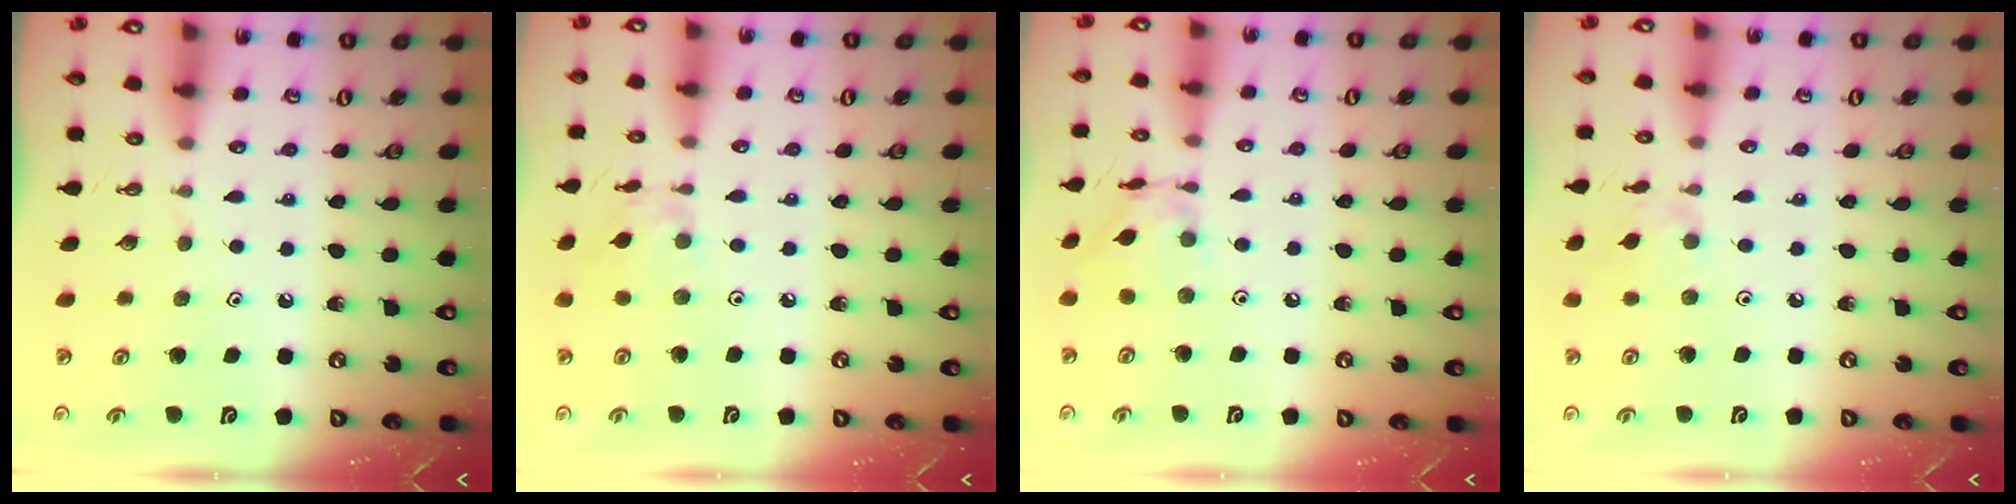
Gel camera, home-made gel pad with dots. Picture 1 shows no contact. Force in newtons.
{"total": 2.2, "press": 2.2, "slide": 0.0}
{"total": 9.0, "press": 9.0, "slide": 0.8}
{"total": 3.0, "press": 2.9, "slide": 0.6}